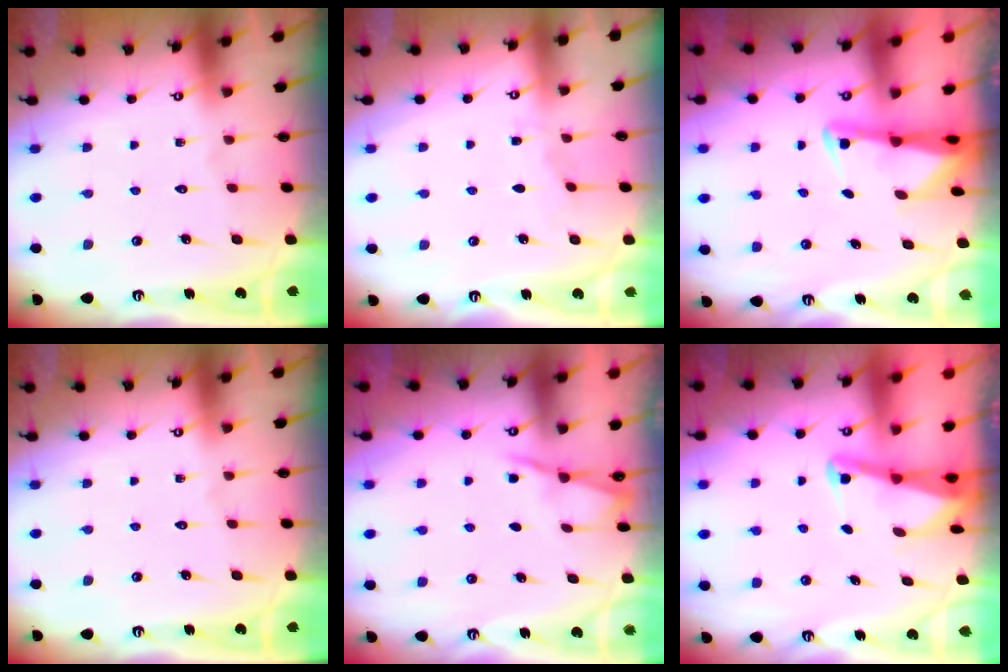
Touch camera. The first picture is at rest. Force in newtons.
{"total": 2.5, "press": 2.5, "slide": 0.3}
{"total": 2.4, "press": 2.3, "slide": 0.4}
{"total": 0.0}
{"total": 2.8, "press": 2.8, "slide": 0.5}
{"total": 2.1, "press": 2.1, "slide": 0.3}